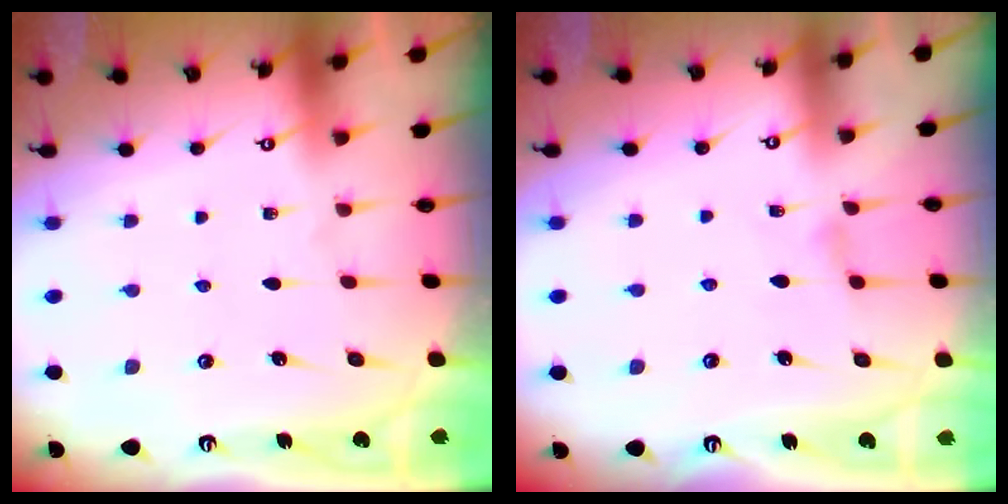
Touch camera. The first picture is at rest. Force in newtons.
{"total": 1.5, "press": 1.5, "slide": 0.4}